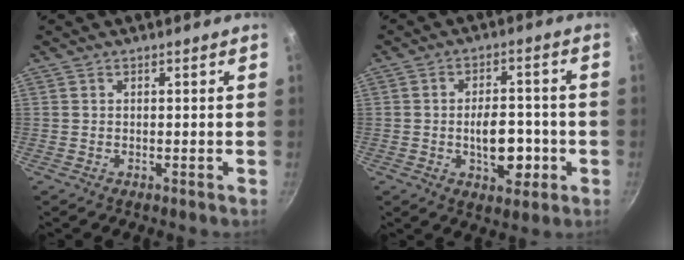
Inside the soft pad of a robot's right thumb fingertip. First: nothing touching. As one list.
[{"total": 9.6, "force": [-2.3, 5.5, 7.6], "torque": [-0.080, 0.012, -0.031]}]